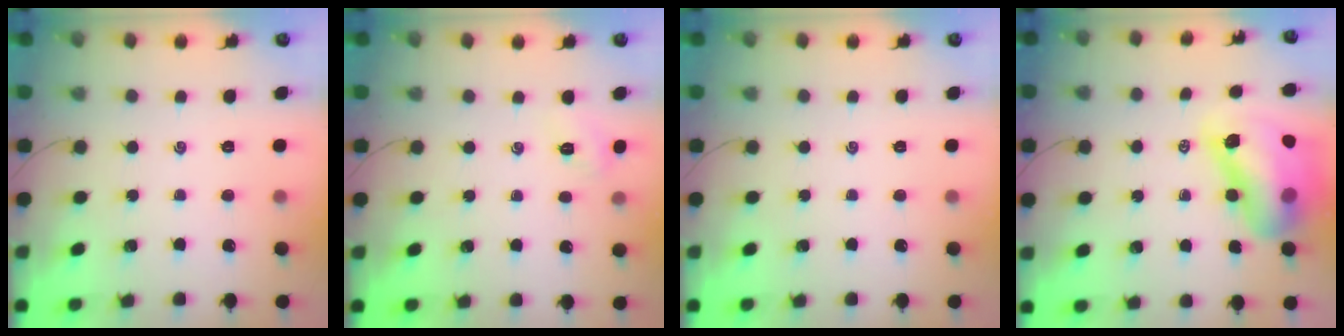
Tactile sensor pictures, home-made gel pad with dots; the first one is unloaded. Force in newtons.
{"total": 3.2, "press": 3.1, "slide": 0.9}
{"total": 0.0}
{"total": 16.1, "press": 15.4, "slide": 4.7}